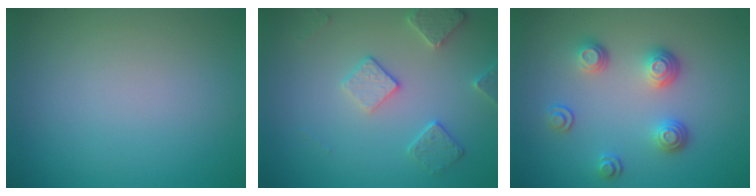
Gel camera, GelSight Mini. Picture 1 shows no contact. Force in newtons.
{"total": 2.8, "press": 2.7, "slide": 0.6}
{"total": 3.3, "press": 2.7, "slide": 1.9}